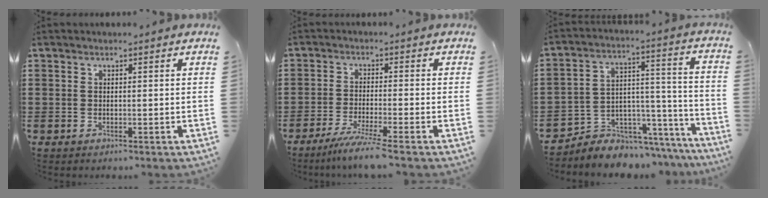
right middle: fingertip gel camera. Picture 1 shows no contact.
{"total": 4.9, "force": [-4.1, -0.4, 2.7], "torque": [-0.055, -0.018, -0.078]}
{"total": 5.4, "force": [-4.6, 2.7, -0.3], "torque": [-0.002, -0.001, -0.089]}